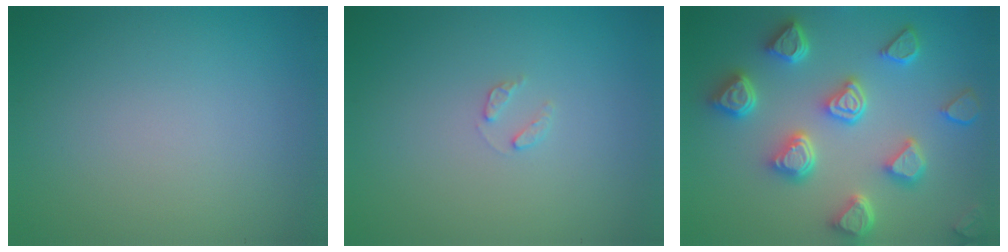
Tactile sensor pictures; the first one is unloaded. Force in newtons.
{"total": 0.9, "press": 0.9, "slide": 0.2}
{"total": 6.9, "press": 5.8, "slide": 3.8}